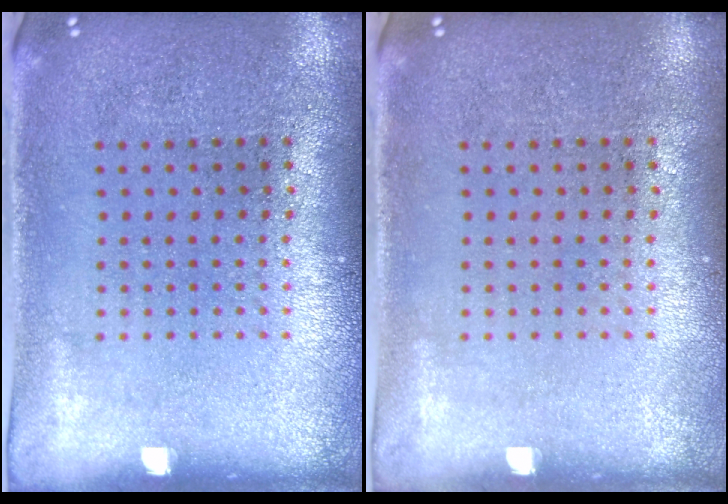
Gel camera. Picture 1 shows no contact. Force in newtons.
{"total": 0.0}